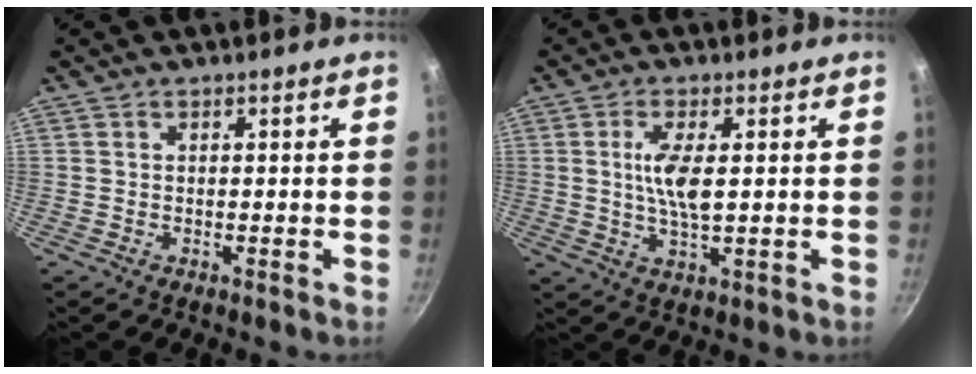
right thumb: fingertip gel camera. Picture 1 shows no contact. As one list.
[{"total": 6.9, "force": [1.0, 2.3, 6.4], "torque": [-0.129, -0.004, 0.020]}]